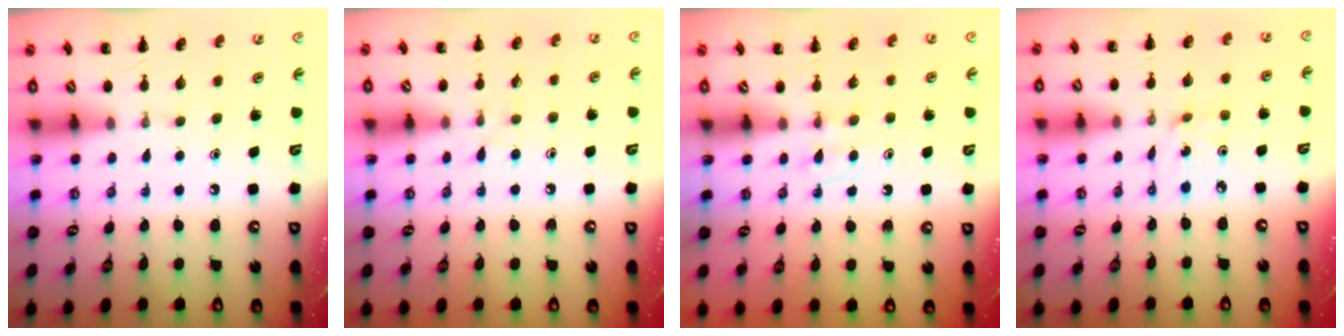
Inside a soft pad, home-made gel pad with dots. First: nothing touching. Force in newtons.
{"total": 4.8, "press": 4.4, "slide": 2.0}
{"total": 3.8, "press": 3.4, "slide": 1.7}
{"total": 1.5, "press": 1.4, "slide": 0.4}